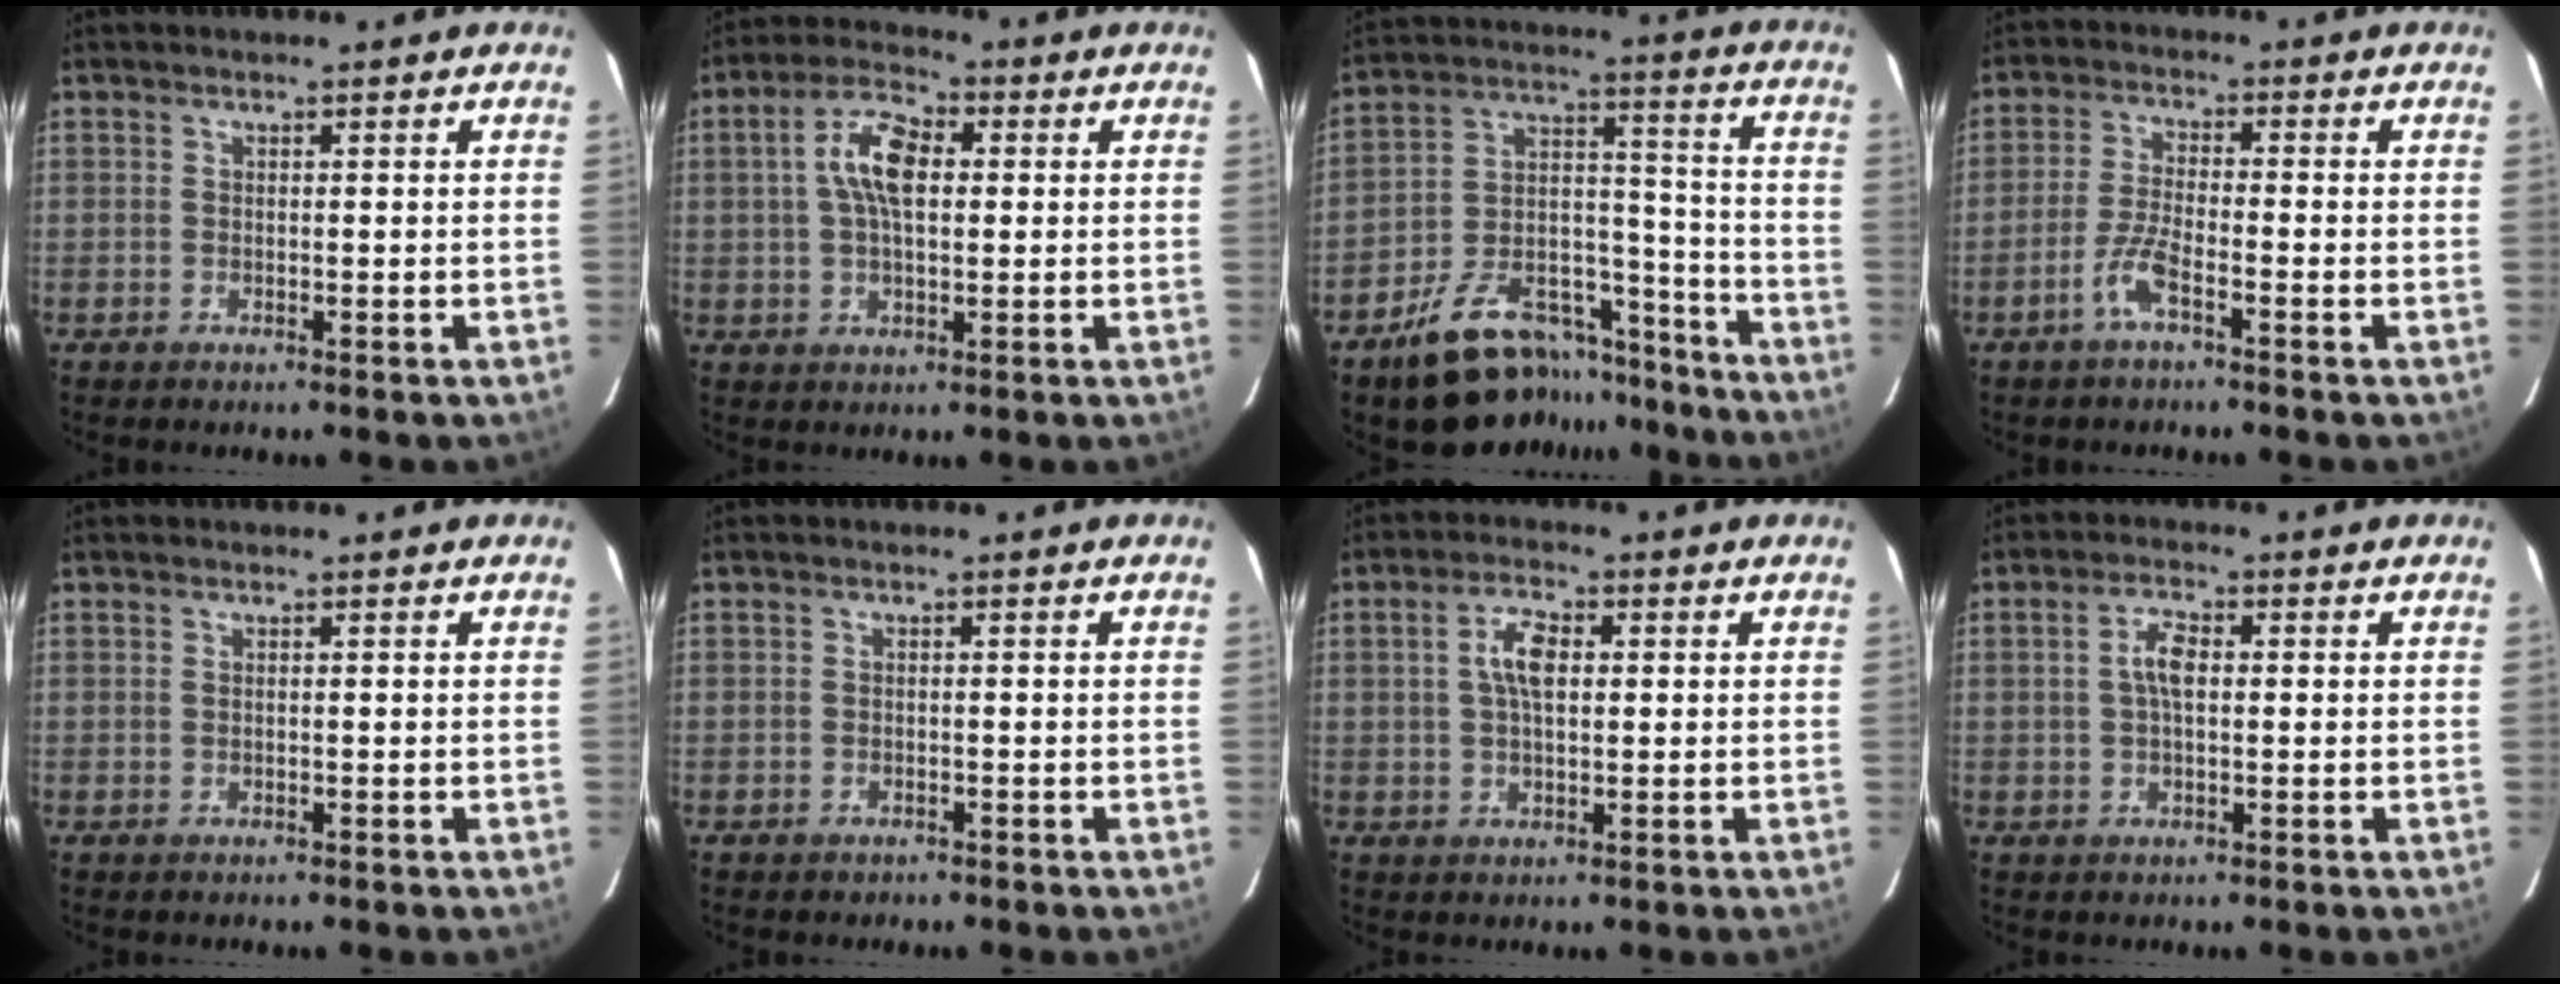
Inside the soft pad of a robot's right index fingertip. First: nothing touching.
{"total": 8.3, "force": [1.2, 4.0, 7.2], "torque": [-0.137, 0.020, 0.021]}
{"total": 18.4, "force": [-15.0, 8.4, 6.6], "torque": [-0.121, 0.059, -0.216]}
{"total": 4.8, "force": [-3.0, 0.5, 3.7], "torque": [-0.090, 0.001, -0.063]}
{"total": 0.0}
{"total": 1.3, "force": [-0.9, 0.9, 0.1], "torque": [-0.003, 0.004, -0.013]}
{"total": 5.2, "force": [0.9, 2.4, 4.5], "torque": [-0.084, 0.012, 0.017]}
{"total": 3.9, "force": [0.3, 1.7, 3.5], "torque": [-0.069, 0.010, 0.007]}